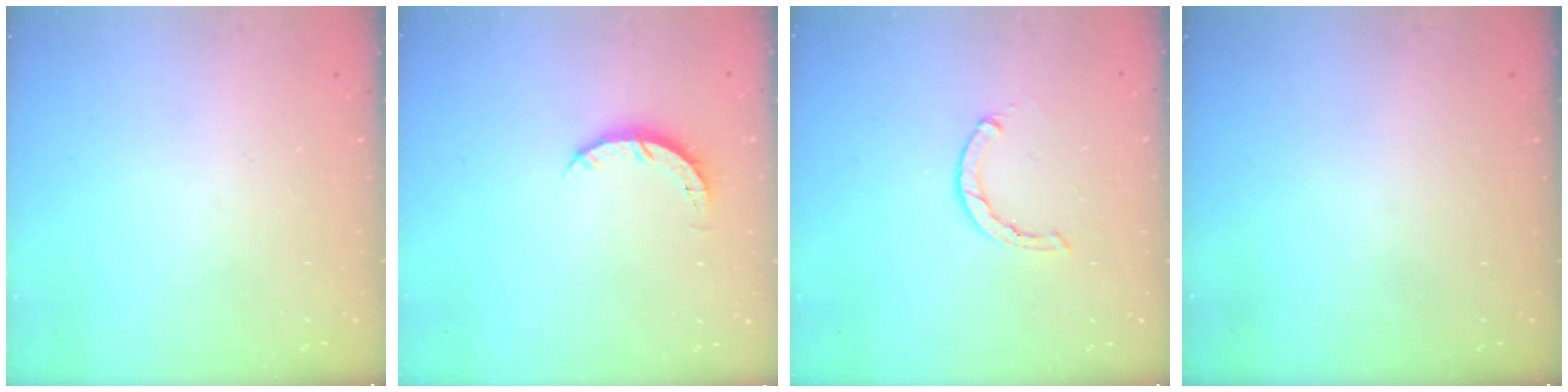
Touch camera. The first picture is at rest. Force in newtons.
{"total": 4.2, "press": 4.1, "slide": 0.4}
{"total": 1.6, "press": 1.5, "slide": 0.4}
{"total": 0.0}